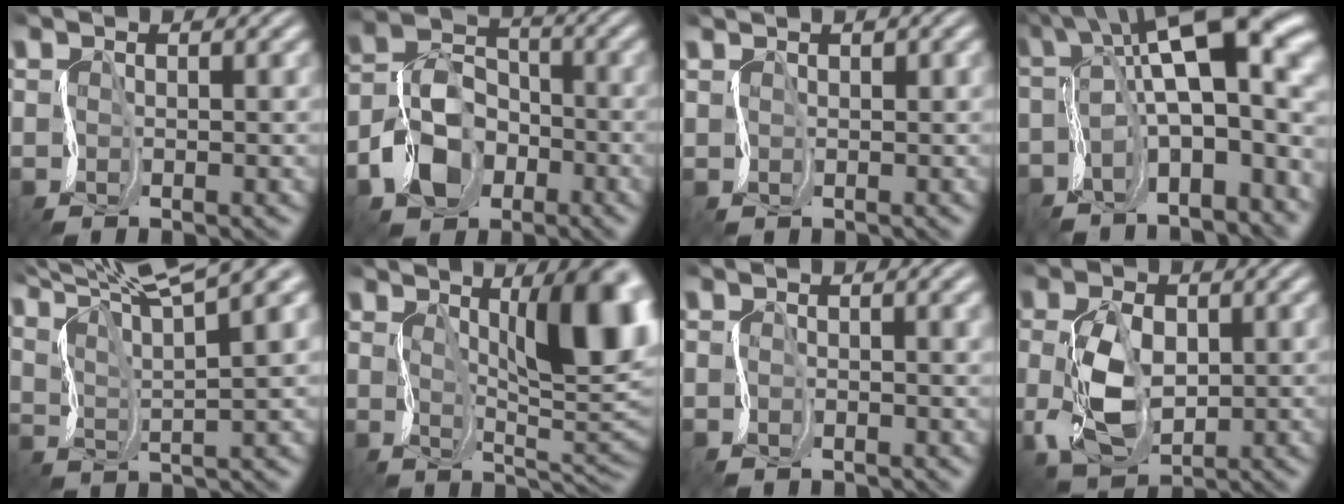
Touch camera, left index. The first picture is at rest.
{"total": 5.2, "force": [-2.6, 4.1, 1.9], "torque": [-0.050, 0.014, -0.063]}
{"total": 1.1, "force": [0.6, -0.4, -0.9], "torque": [0.007, 0.006, 0.009]}
{"total": 14.8, "force": [-2.6, 5.1, 13.6], "torque": [-0.216, 0.027, -0.034]}
{"total": 10.2, "force": [8.9, 0.7, 4.9], "torque": [-0.100, 0.028, 0.120]}
{"total": 9.0, "force": [2.3, 2.7, 8.3], "torque": [-0.121, 0.006, 0.041]}
{"total": 1.1, "force": [0.0, 0.7, 0.9], "torque": [-0.021, 0.009, -0.012]}
{"total": 4.4, "force": [0.5, 3.2, 3.0], "torque": [-0.089, 0.004, 0.009]}